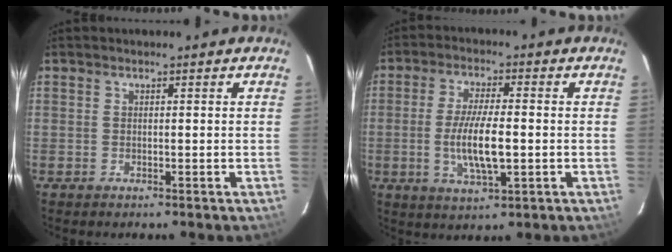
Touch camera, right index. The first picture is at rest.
{"total": 9.1, "force": [-1.4, 2.3, 8.7], "torque": [-0.169, -0.009, -0.024]}